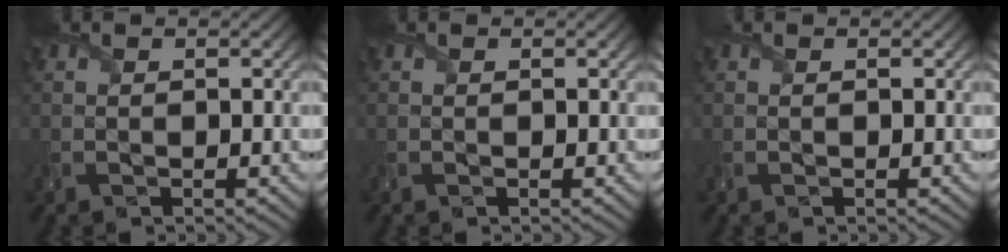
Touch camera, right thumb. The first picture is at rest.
{"total": 0.0}
{"total": 0.0}